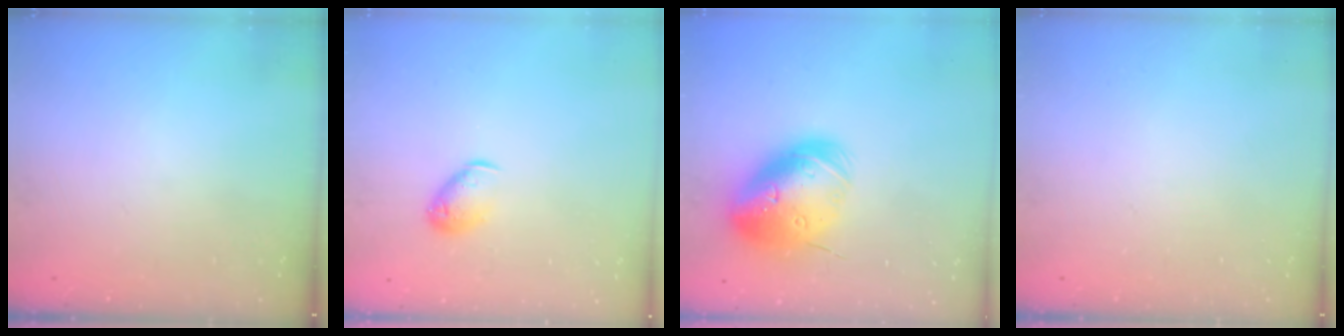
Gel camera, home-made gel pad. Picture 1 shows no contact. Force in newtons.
{"total": 7.7, "press": 7.6, "slide": 0.9}
{"total": 25.7, "press": 25.4, "slide": 4.0}
{"total": 0.0}